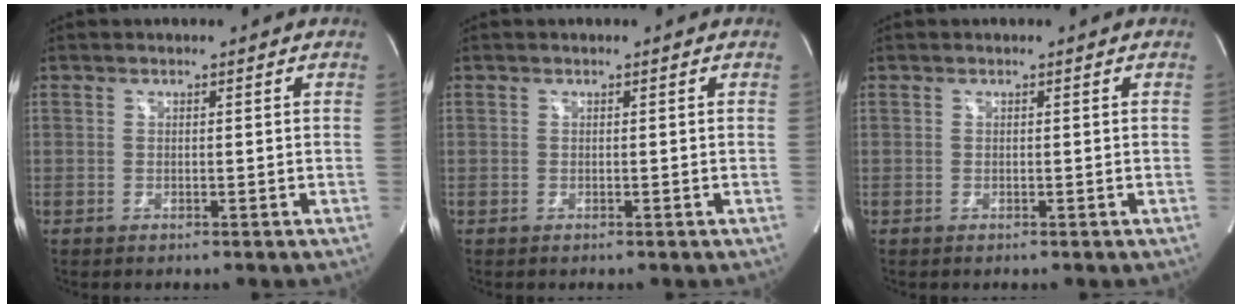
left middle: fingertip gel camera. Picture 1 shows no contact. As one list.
[{"total": 0.0}, {"total": 0.0}]